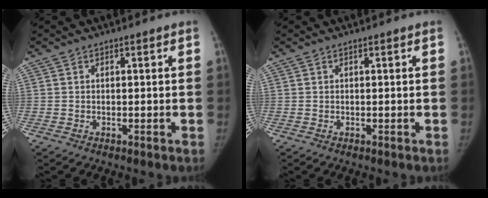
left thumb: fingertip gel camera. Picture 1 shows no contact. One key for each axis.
{"total": 0.0}